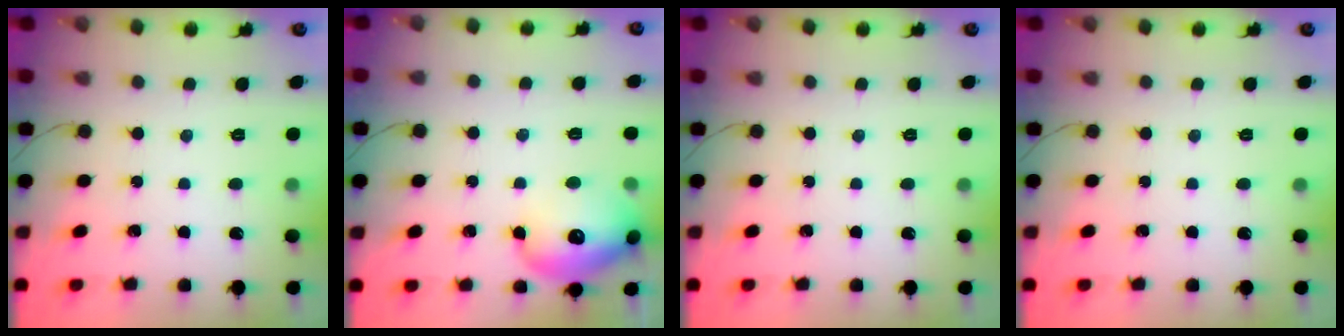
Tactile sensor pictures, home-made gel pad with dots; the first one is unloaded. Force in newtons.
{"total": 16.2, "press": 16.1, "slide": 1.7}
{"total": 0.0}
{"total": 0.0}